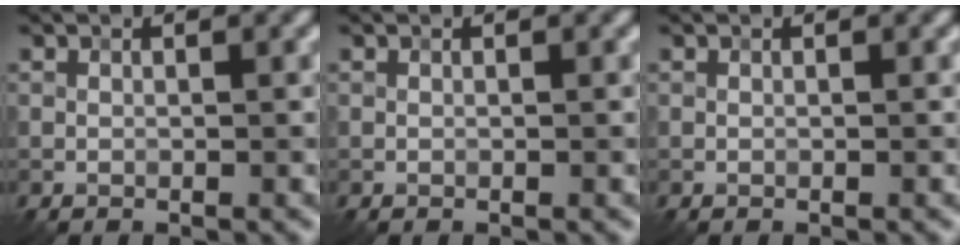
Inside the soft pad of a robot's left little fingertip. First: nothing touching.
{"total": 0.0}
{"total": 0.0}